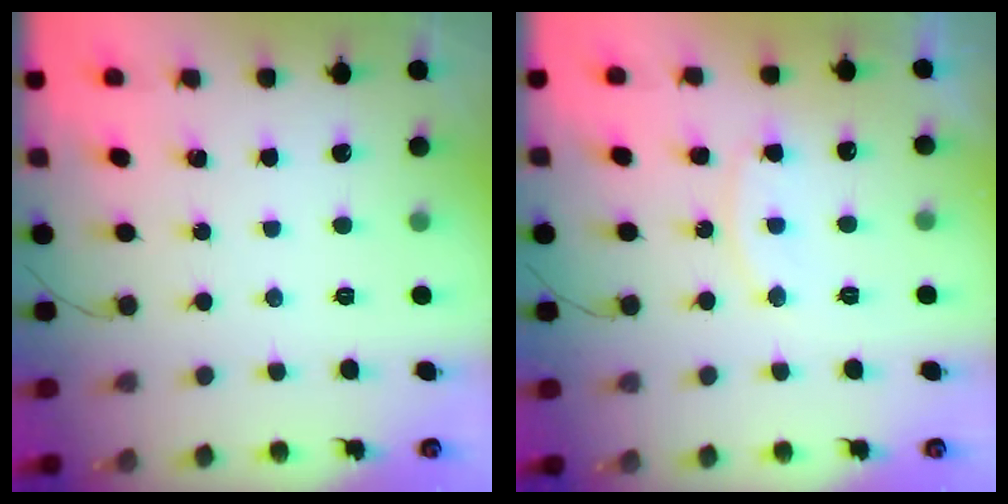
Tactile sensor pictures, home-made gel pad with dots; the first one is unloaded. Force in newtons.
{"total": 10.0, "press": 9.9, "slide": 0.7}